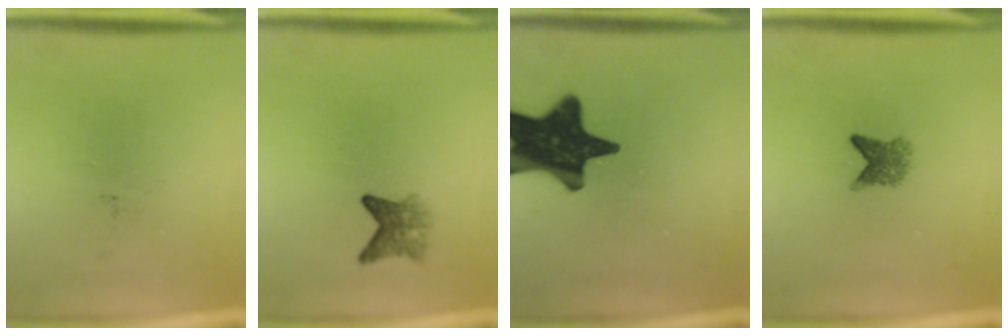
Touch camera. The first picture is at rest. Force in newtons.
{"total": 3.0}
{"total": 17.4}
{"total": 2.7}